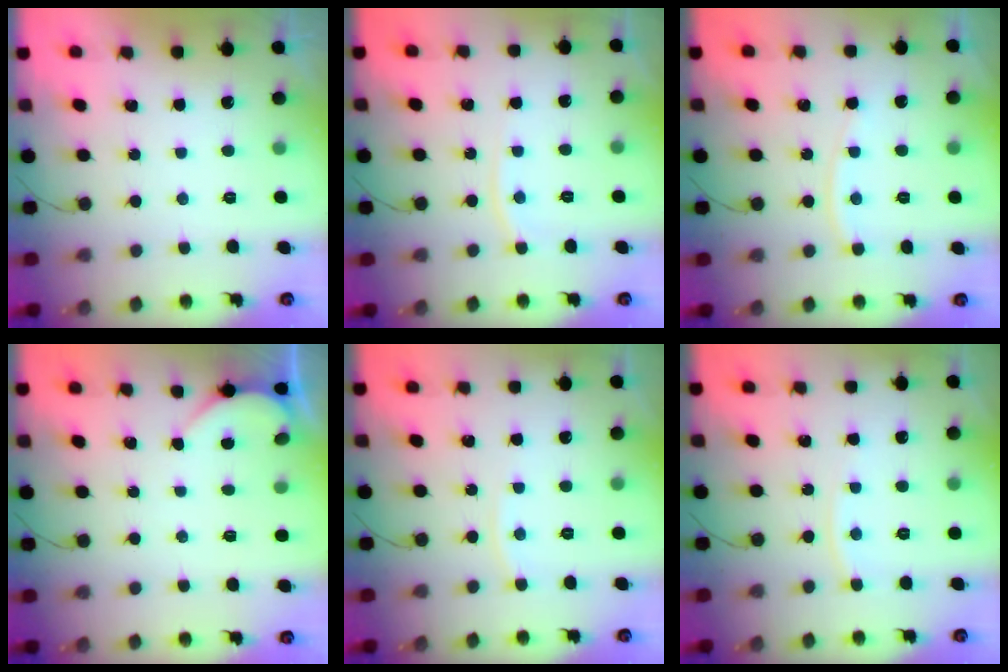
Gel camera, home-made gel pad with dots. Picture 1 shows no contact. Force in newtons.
{"total": 4.8, "press": 4.8, "slide": 0.6}
{"total": 4.4, "press": 4.4, "slide": 0.2}
{"total": 1.9, "press": 1.9, "slide": 0.1}
{"total": 3.9, "press": 3.8, "slide": 0.6}
{"total": 4.8, "press": 4.8, "slide": 0.5}